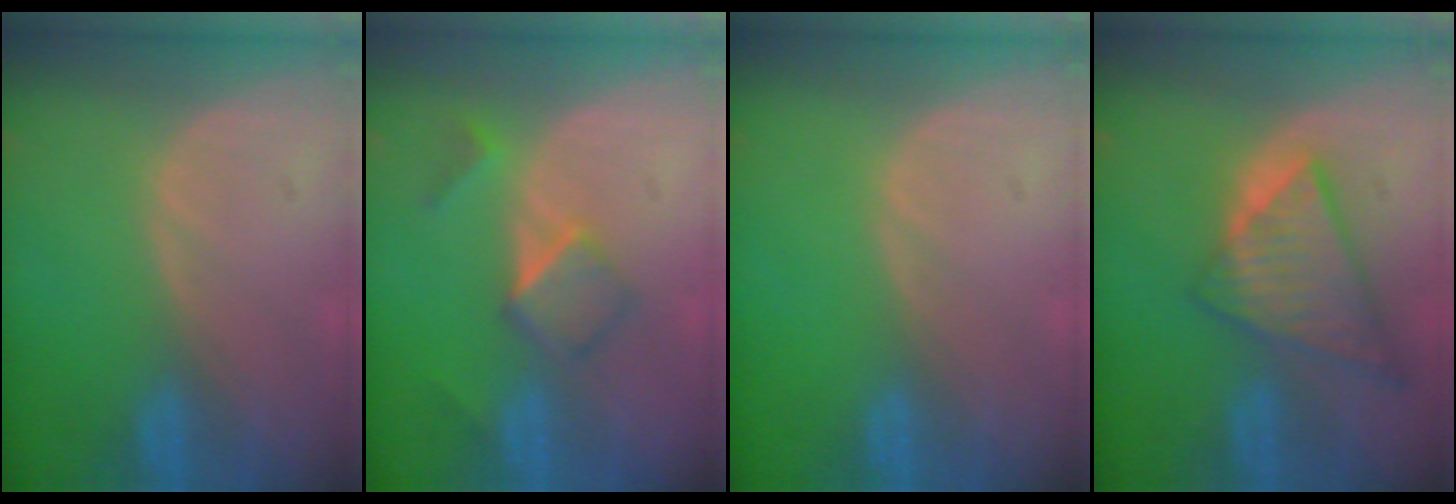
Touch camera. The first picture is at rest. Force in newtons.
{"total": 5.2, "press": 4.5, "slide": 2.6}
{"total": 0.0}
{"total": 8.9, "press": 7.8, "slide": 4.5}